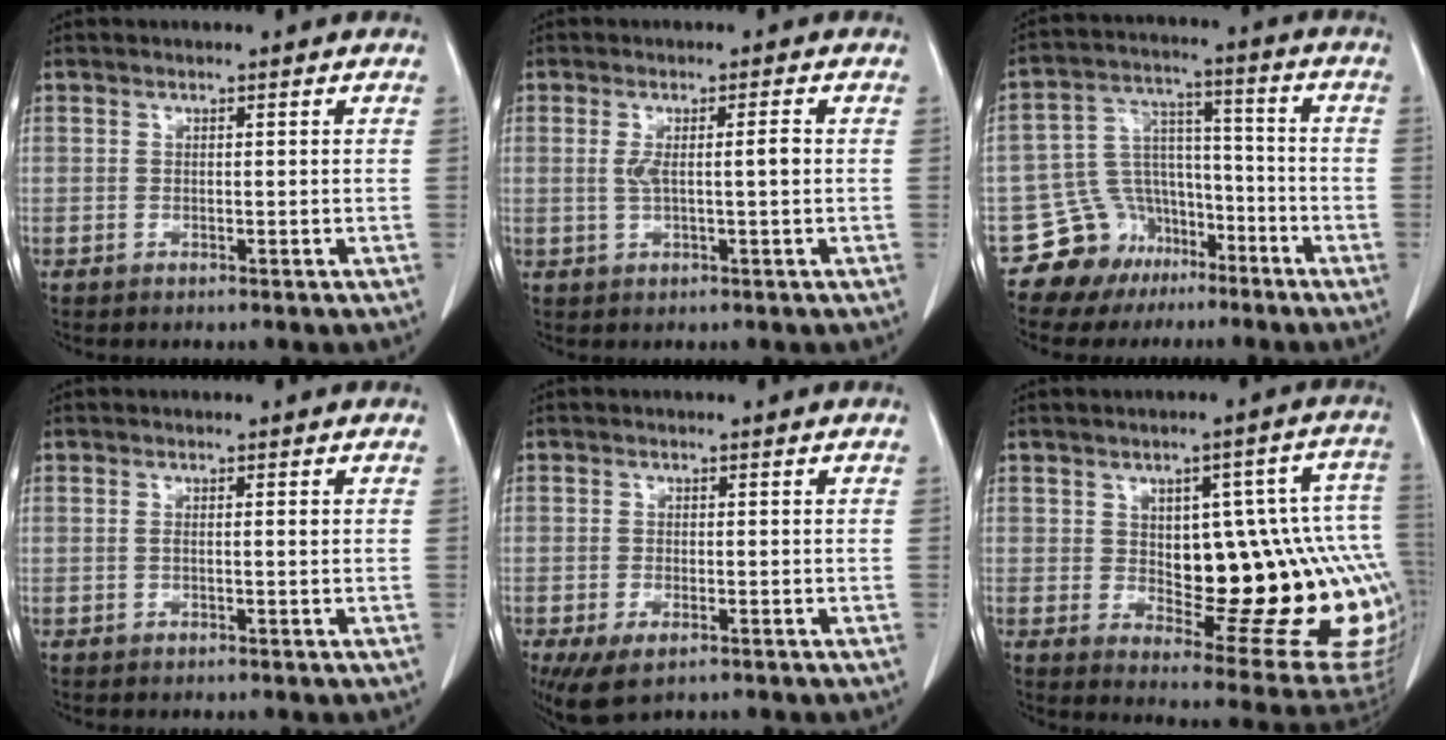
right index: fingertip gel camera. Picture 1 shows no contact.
{"total": 3.6, "force": [0.3, 0.2, 3.6], "torque": [-0.065, 0.008, 0.010]}
{"total": 10.9, "force": [-7.1, 8.1, 1.1], "torque": [-0.017, 0.070, -0.113]}
{"total": 1.0, "force": [0.2, 0.2, 1.0], "torque": [-0.015, 0.002, 0.007]}
{"total": 5.0, "force": [-3.0, 2.2, 3.4], "torque": [-0.062, -0.010, -0.046]}
{"total": 24.5, "force": [-2.0, 8.5, 22.9], "torque": [-0.202, 0.035, 0.006]}